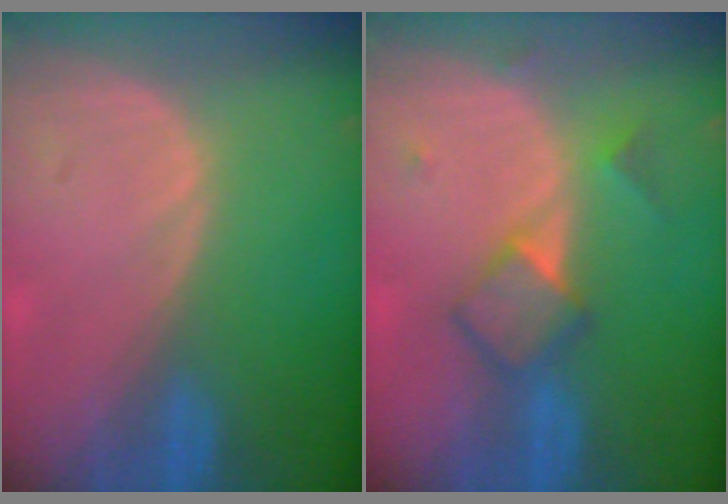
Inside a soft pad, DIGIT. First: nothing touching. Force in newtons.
{"total": 5.0, "press": 4.9, "slide": 1.0}